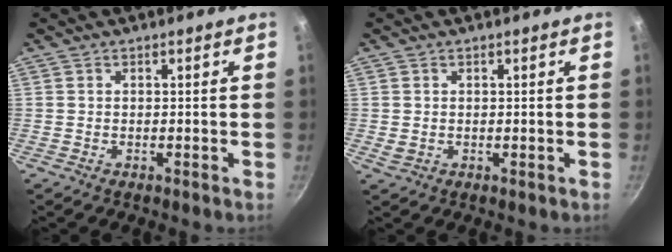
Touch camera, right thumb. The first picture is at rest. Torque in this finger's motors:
{"motor_torque": [-0.03, 0.20, 0.35, -0.11, 0.00]}